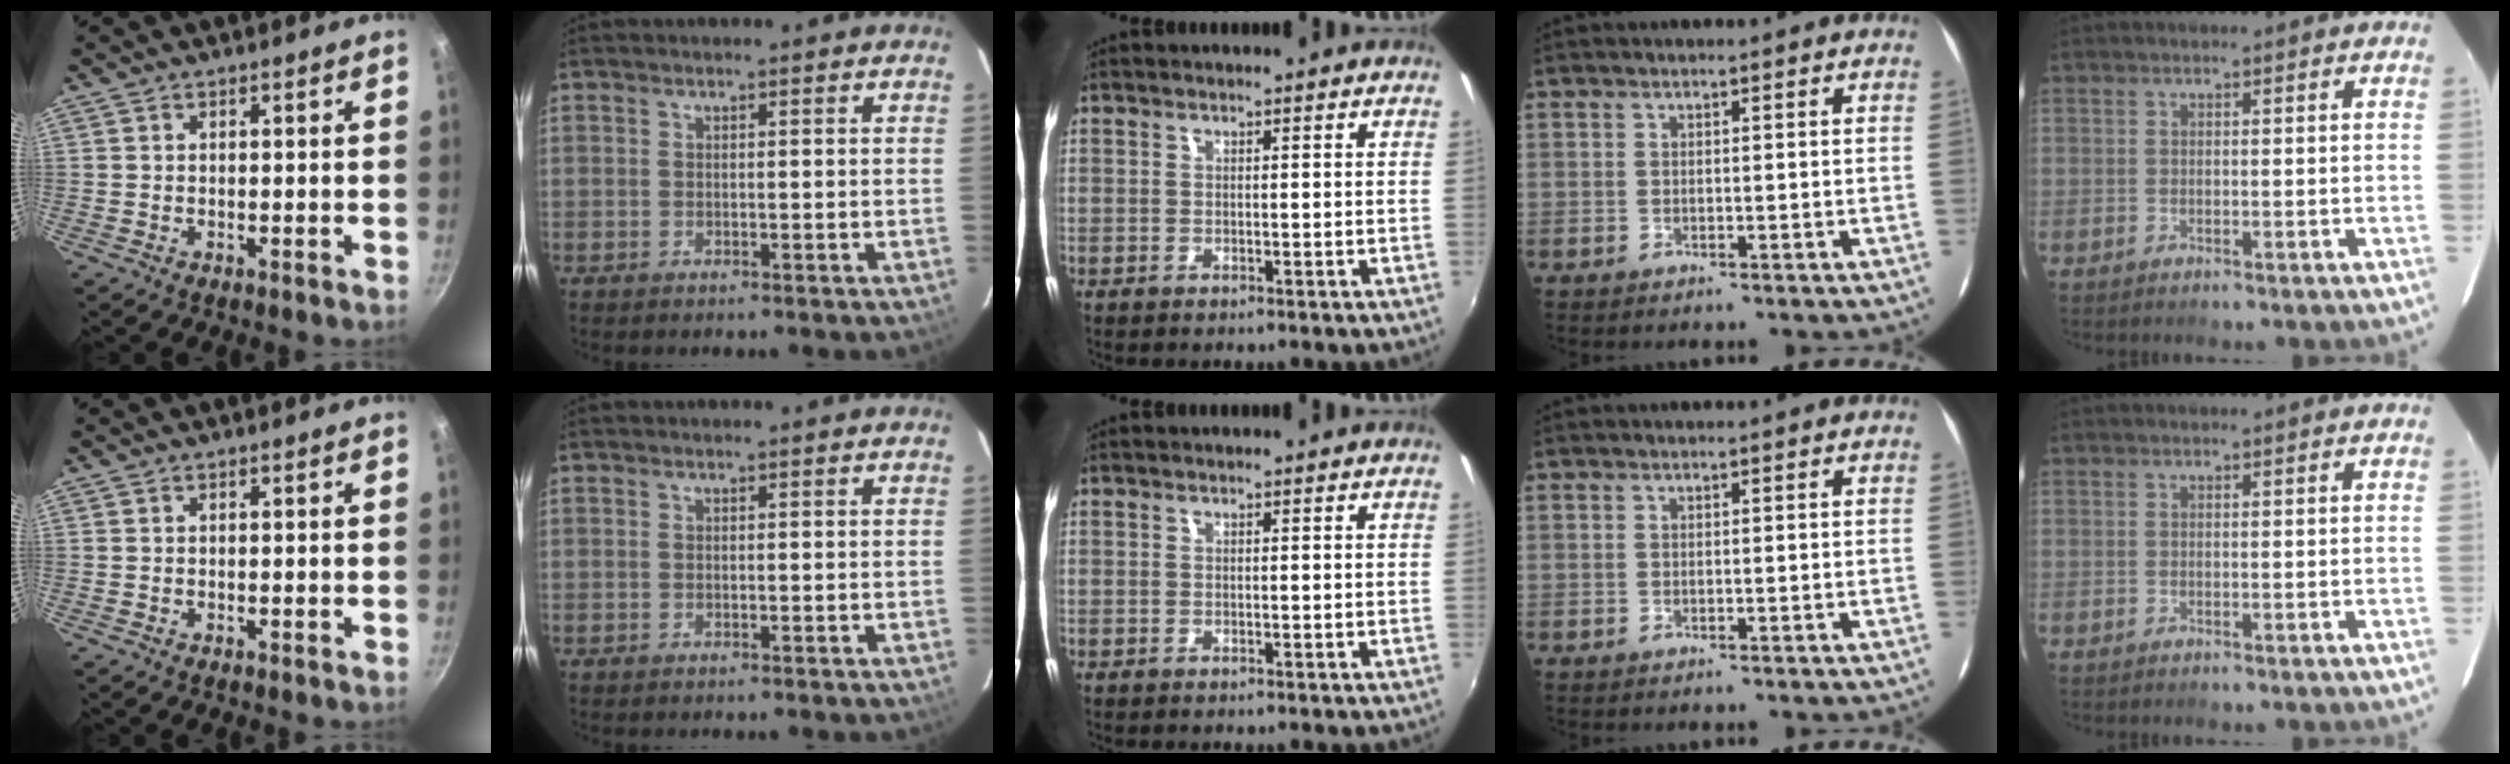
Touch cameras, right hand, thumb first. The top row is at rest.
{}